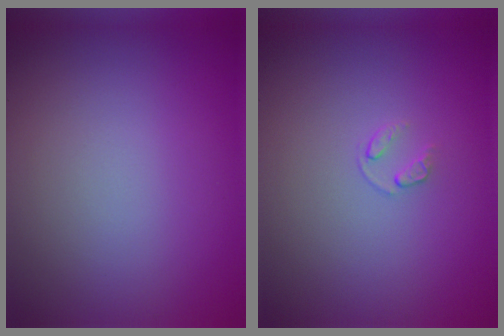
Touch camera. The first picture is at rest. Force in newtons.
{"total": 0.8, "press": 0.5, "slide": 0.6}